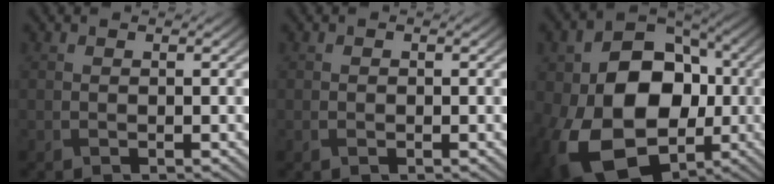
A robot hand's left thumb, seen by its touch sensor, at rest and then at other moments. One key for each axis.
{"total": 0.7, "fx": -0.3, "fy": 0.5, "fz": 0.4, "tx": -0.007, "ty": -0.003, "tz": -0.005}
{"total": 19.5, "fx": -3.8, "fy": 14.2, "fz": 12.8, "tx": -0.241, "ty": -0.037, "tz": -0.046}